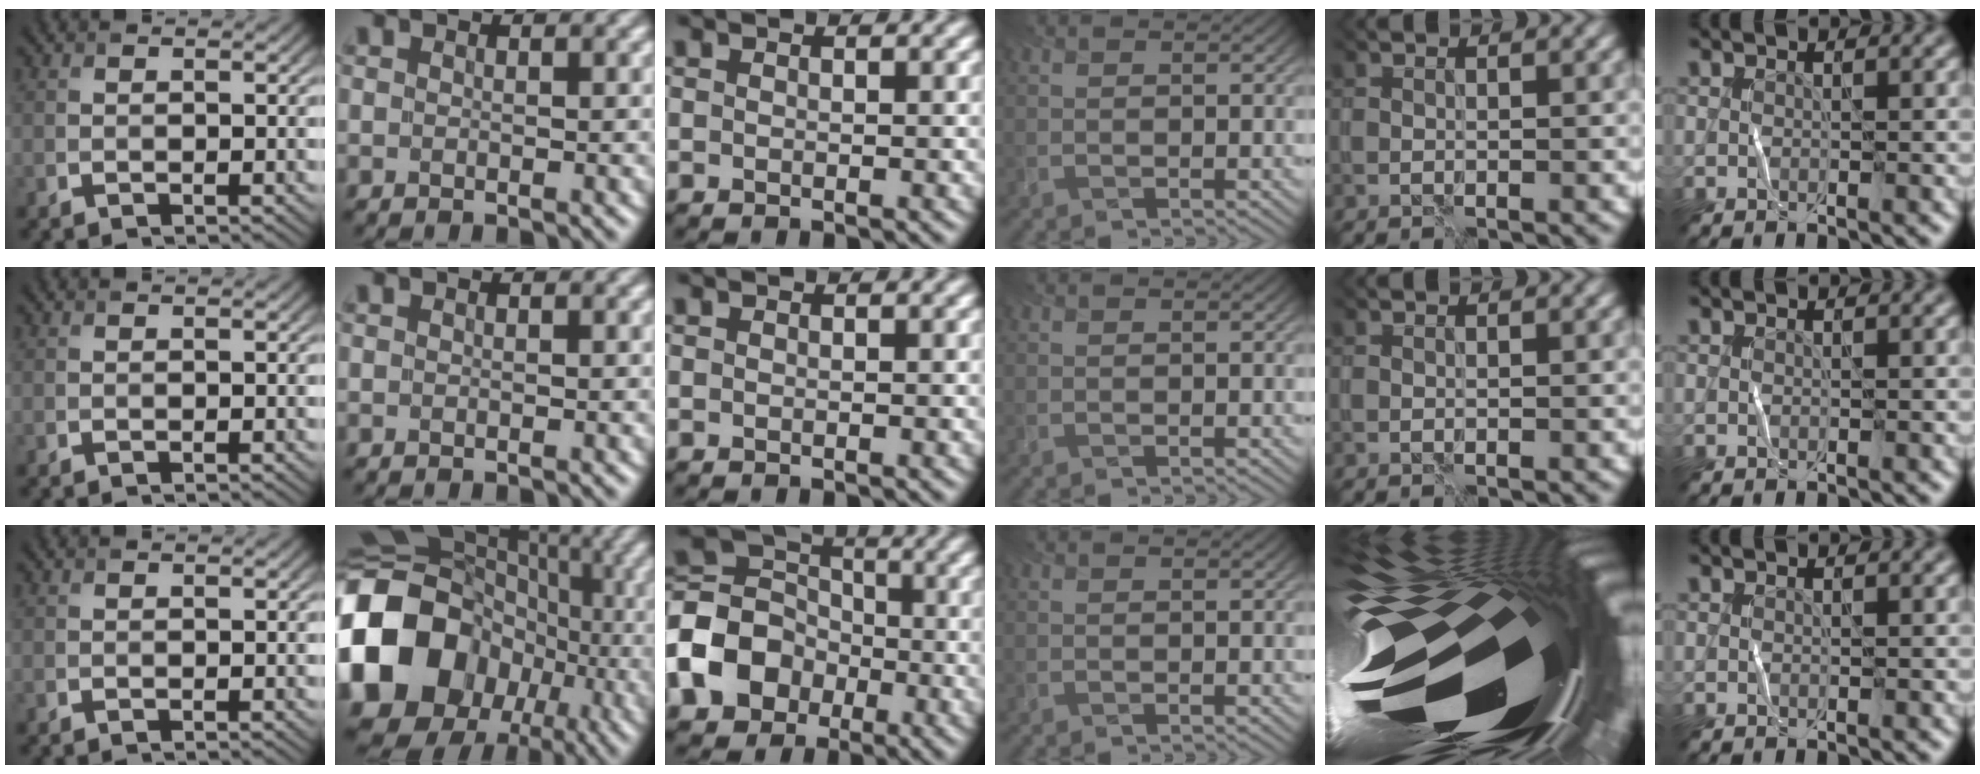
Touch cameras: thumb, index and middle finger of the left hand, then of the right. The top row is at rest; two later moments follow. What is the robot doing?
{"motion": "fold", "object": "coffee filter"}